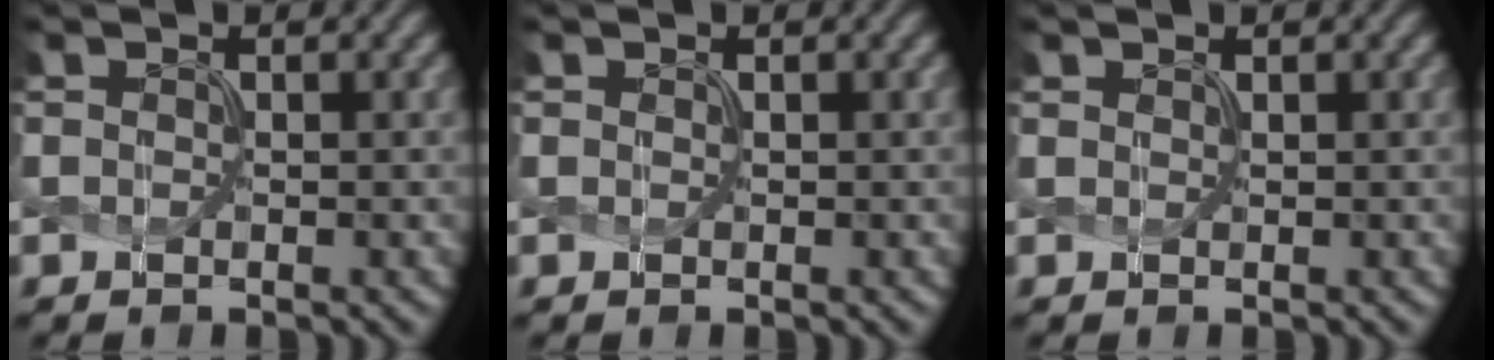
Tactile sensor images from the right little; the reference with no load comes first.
{"total": 0.9, "force": [-0.3, -0.2, -0.8], "torque": [0.014, 0.004, 0.002]}
{"total": 1.0, "force": [0.0, -0.4, -0.9], "torque": [0.015, 0.003, 0.010]}